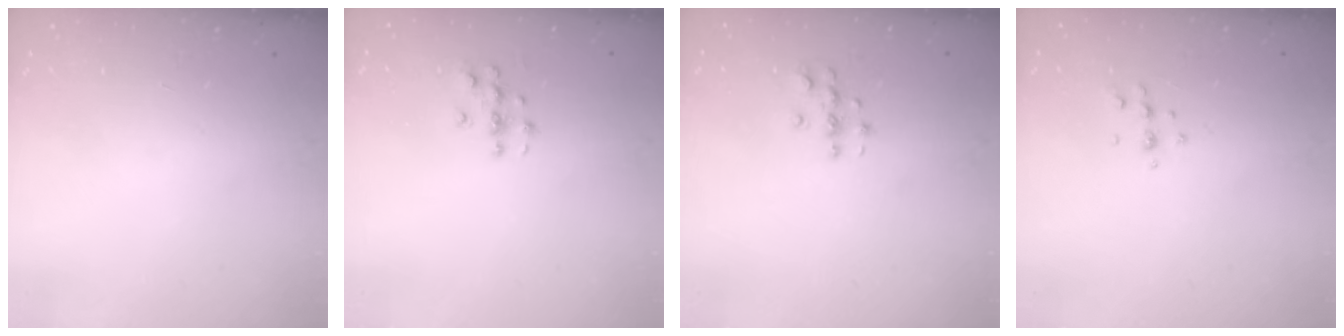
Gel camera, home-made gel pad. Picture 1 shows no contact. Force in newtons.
{"total": 3.4, "press": 3.4, "slide": 0.2}
{"total": 3.9, "press": 3.9, "slide": 0.5}
{"total": 4.9, "press": 4.8, "slide": 1.1}